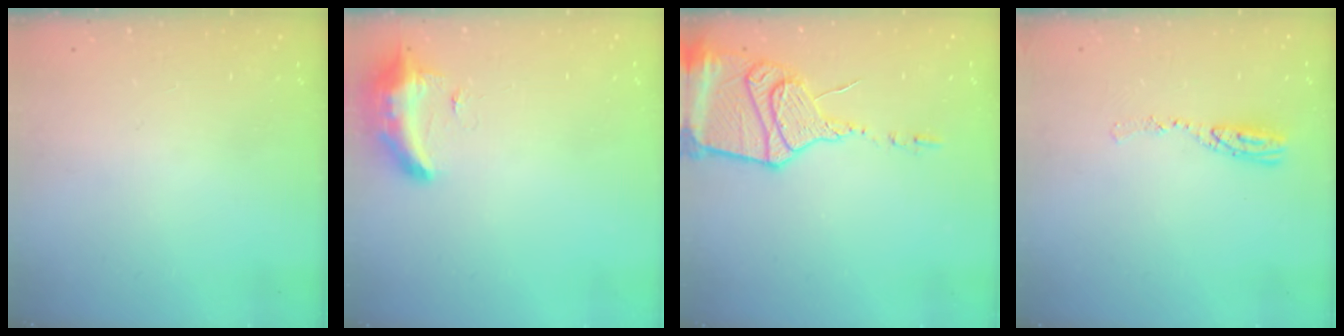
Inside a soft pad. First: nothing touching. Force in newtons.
{"total": 12.6, "press": 10.6, "slide": 6.9}
{"total": 16.9, "press": 16.8, "slide": 1.6}
{"total": 8.1, "press": 8.1, "slide": 0.6}